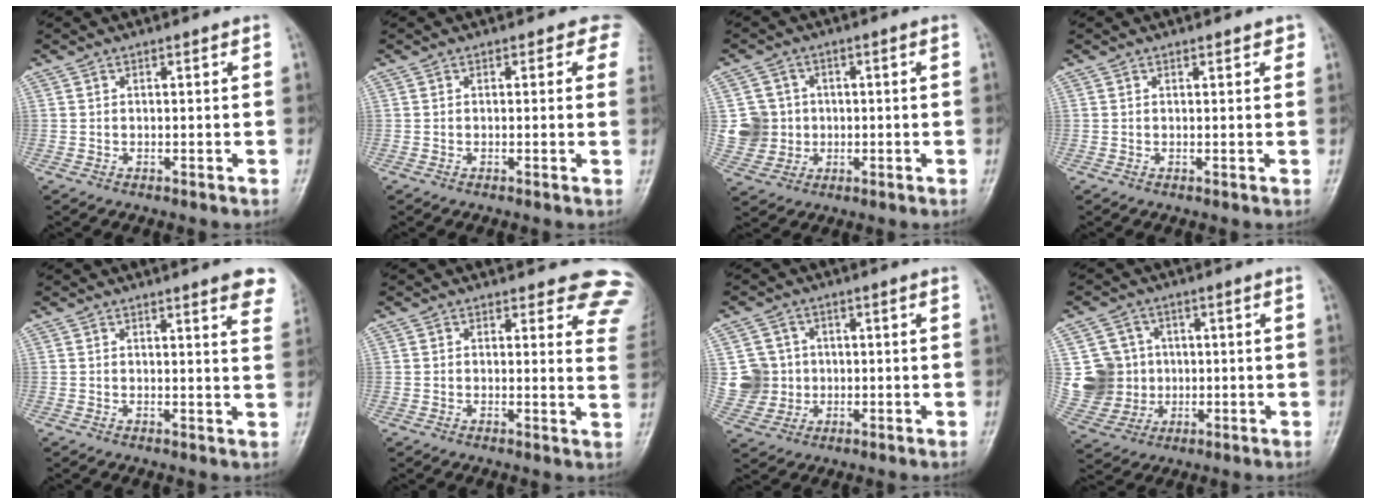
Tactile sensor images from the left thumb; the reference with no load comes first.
{"total": 3.1, "force": [1.8, 2.1, 1.4], "torque": [0.018, -0.004, 0.000]}
{"total": 7.2, "force": [0.2, 7.0, 1.8], "torque": [-0.011, 0.007, 0.004]}
{"total": 1.2, "force": [0.8, 0.5, 0.6], "torque": [-0.004, -0.003, 0.007]}
{"total": 7.4, "force": [5.2, 1.4, 5.1], "torque": [-0.039, -0.017, 0.048]}
{"total": 9.8, "force": [8.3, 4.6, 2.4], "torque": [0.034, -0.041, 0.056]}
{"total": 7.4, "force": [0.4, 7.1, 1.9], "torque": [-0.012, 0.007, 0.009]}
{"total": 10.6, "force": [0.6, 10.0, 3.4], "torque": [-0.041, 0.012, 0.021]}